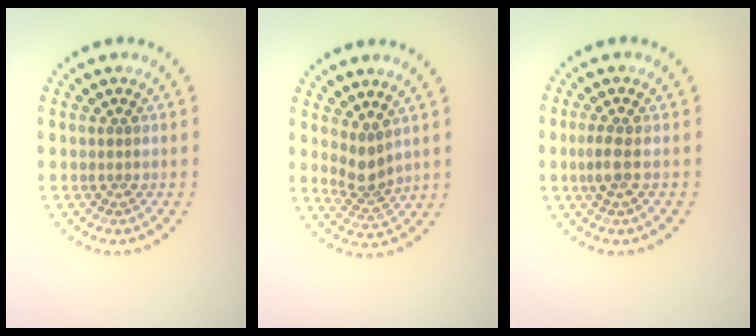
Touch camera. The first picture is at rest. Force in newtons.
{"total": 2.4, "press": 1.8, "slide": 1.6}
{"total": 1.6, "press": 1.4, "slide": 0.7}